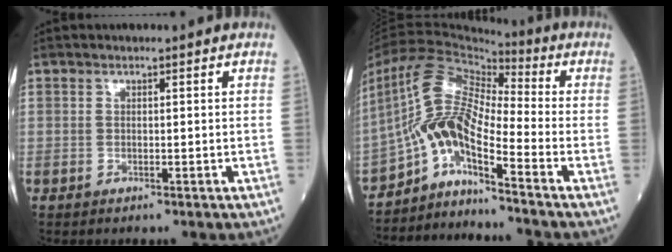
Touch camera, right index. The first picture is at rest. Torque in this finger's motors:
{"motor_torque": [0.58, -0.37, 0.71, 0.21]}